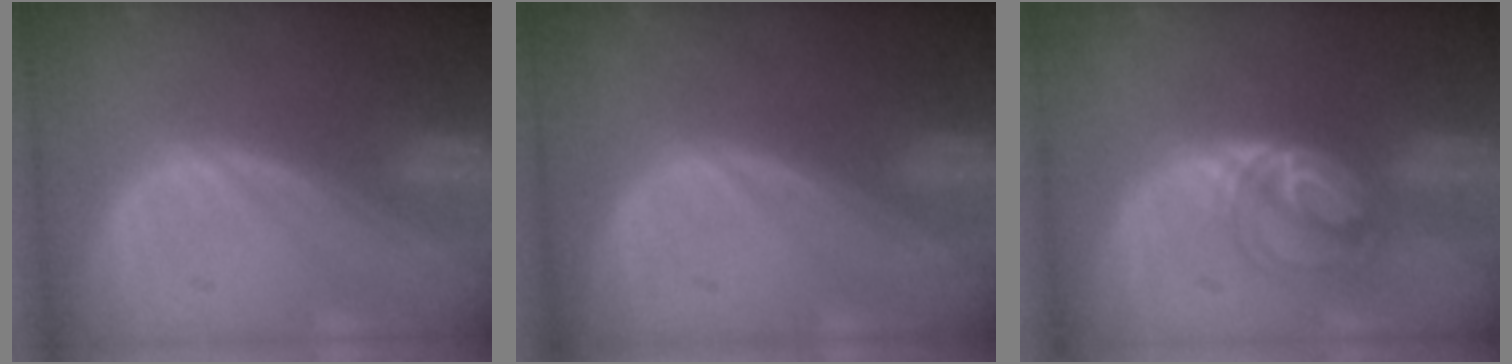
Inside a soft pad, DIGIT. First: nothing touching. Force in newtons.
{"total": 0.0}
{"total": 5.9, "press": 5.5, "slide": 2.1}